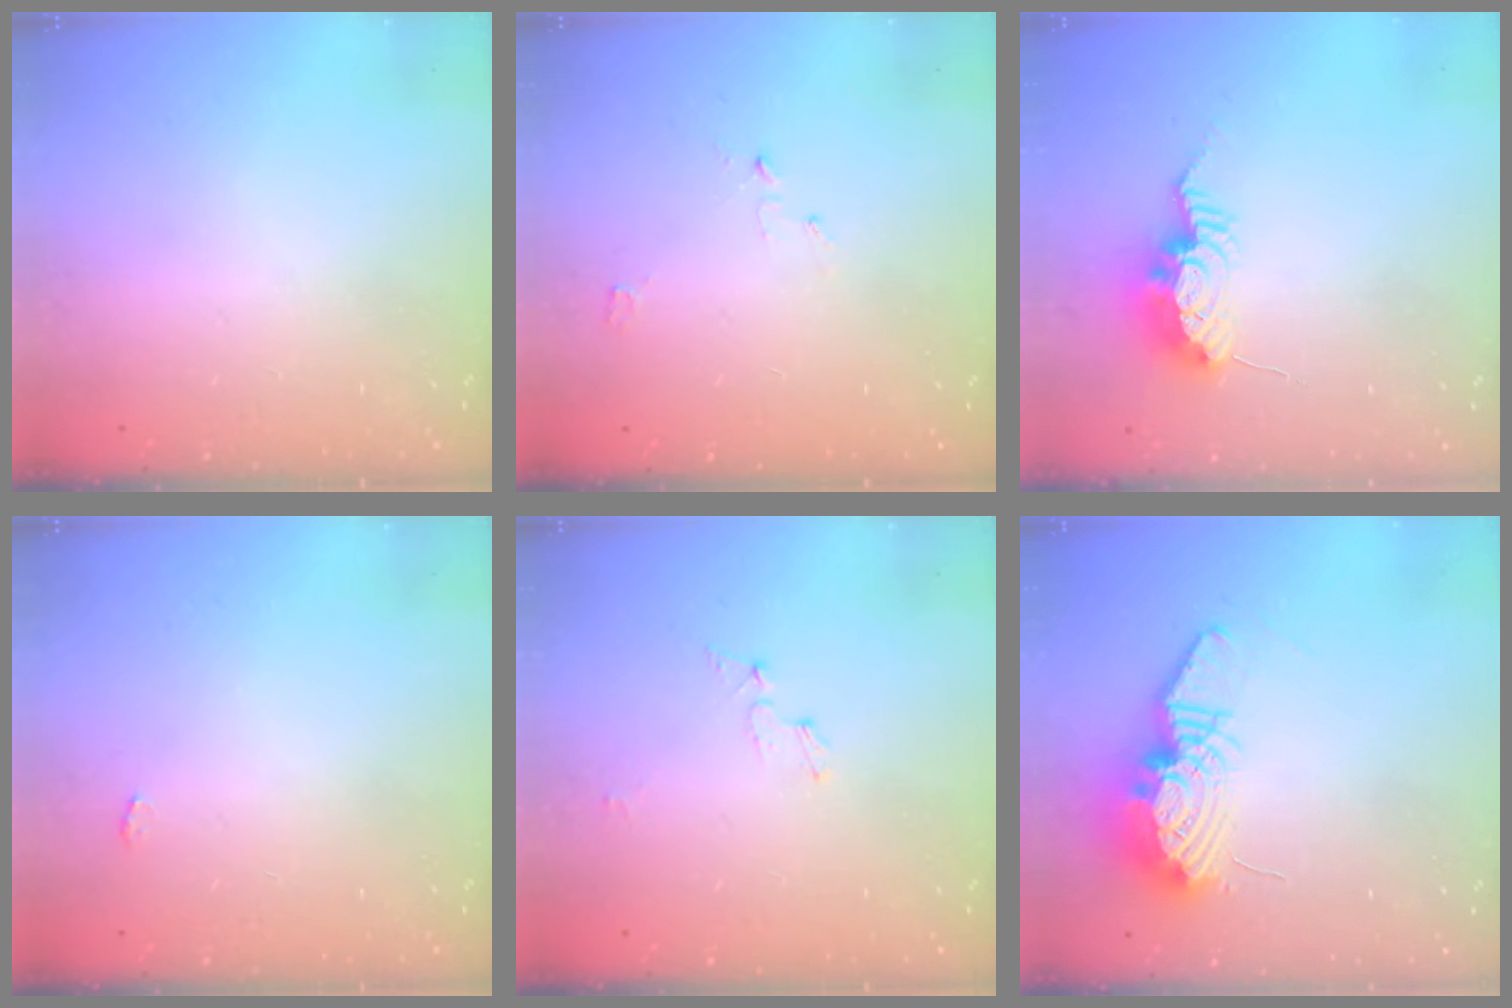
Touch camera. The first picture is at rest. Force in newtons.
{"total": 2.9, "press": 2.8, "slide": 0.3}
{"total": 9.5, "press": 9.5, "slide": 0.8}
{"total": 2.2, "press": 2.1, "slide": 0.3}
{"total": 4.2, "press": 4.1, "slide": 0.4}
{"total": 12.1, "press": 12.1, "slide": 0.8}